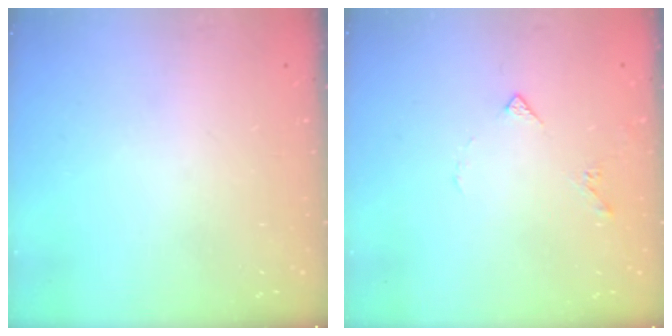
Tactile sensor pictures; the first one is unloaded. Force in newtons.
{"total": 4.2, "press": 4.1, "slide": 0.8}